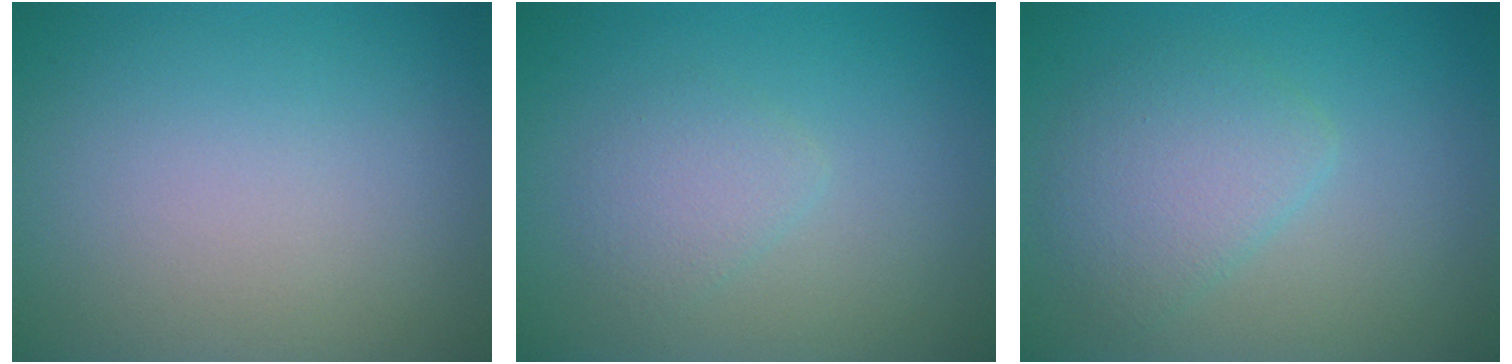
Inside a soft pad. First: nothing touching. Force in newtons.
{"total": 1.8, "press": 1.8, "slide": 0.1}
{"total": 3.3, "press": 3.3, "slide": 0.2}